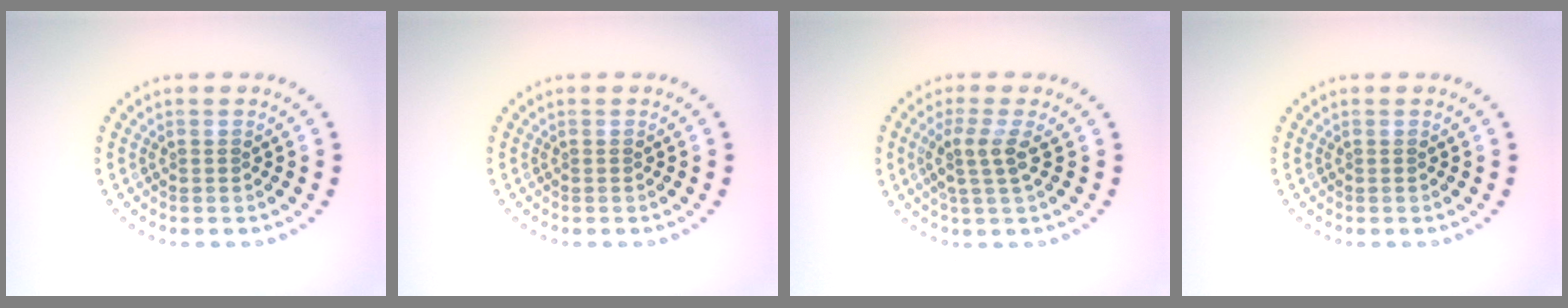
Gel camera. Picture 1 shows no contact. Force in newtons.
{"total": 0.0}
{"total": 2.6, "press": 2.0, "slide": 1.7}
{"total": 0.0}